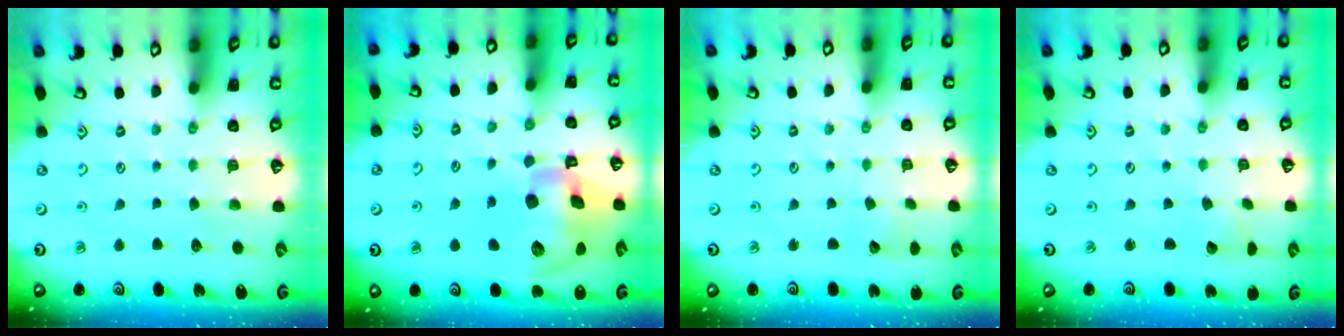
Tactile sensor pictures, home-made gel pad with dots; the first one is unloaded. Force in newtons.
{"total": 18.7, "press": 18.5, "slide": 2.9}
{"total": 2.3, "press": 2.2, "slide": 0.3}
{"total": 2.0, "press": 2.0, "slide": 0.1}